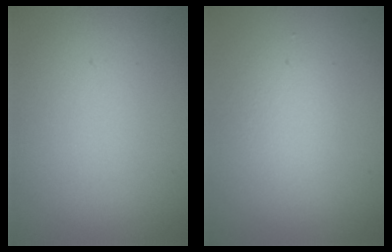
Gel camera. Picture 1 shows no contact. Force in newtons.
{"total": 1.7, "press": 1.7, "slide": 0.2}